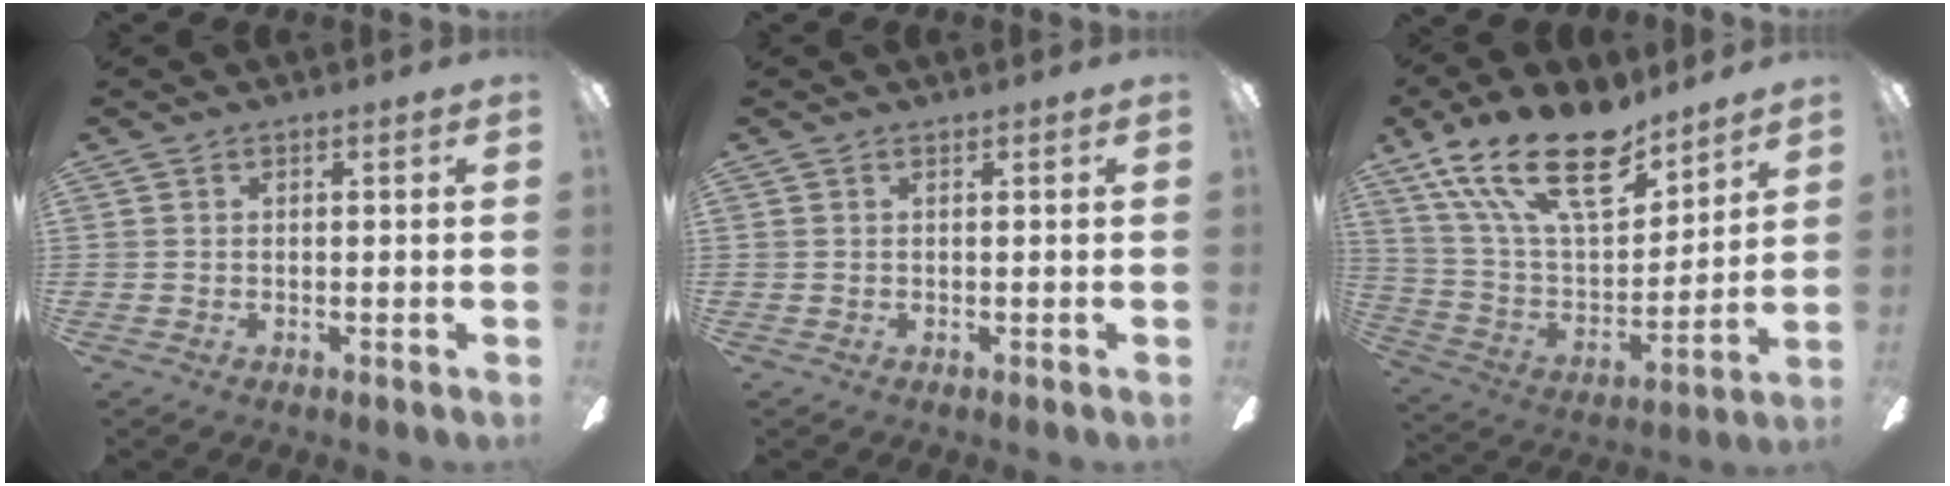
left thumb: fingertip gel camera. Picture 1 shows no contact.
{"total": 0.0}
{"total": 23.1, "force": [14.9, 10.2, 14.4], "torque": [-0.276, -0.086, 0.262]}